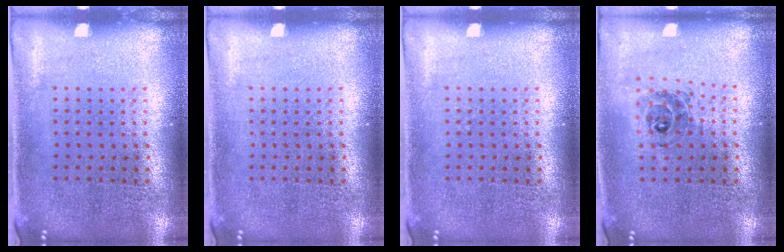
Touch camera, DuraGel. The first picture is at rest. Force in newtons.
{"total": 0.0}
{"total": 0.0}
{"total": 0.5, "press": 0.5, "slide": 0.2}